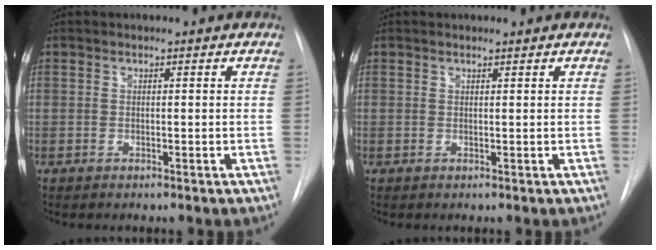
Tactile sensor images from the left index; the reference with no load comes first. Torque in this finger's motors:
{"motor_torque": [-0.16, 0.22, -0.05, -0.01]}